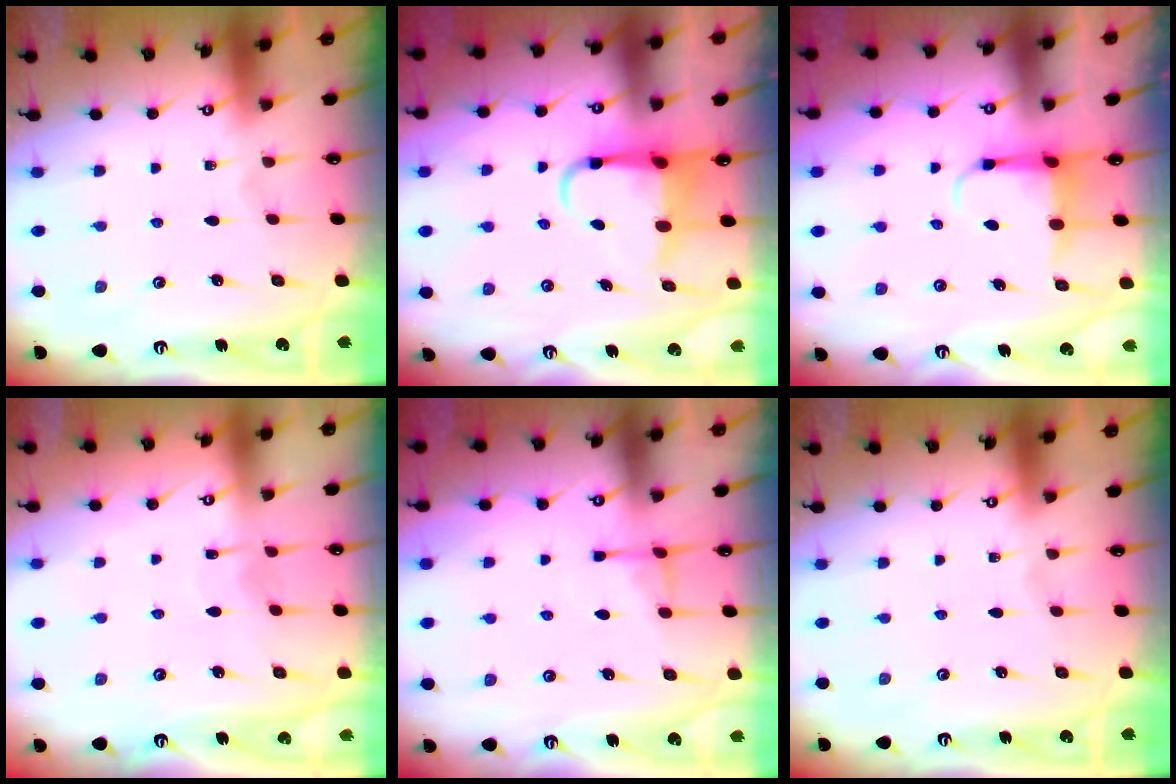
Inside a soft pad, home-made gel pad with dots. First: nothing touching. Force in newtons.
{"total": 5.7, "press": 5.6, "slide": 1.0}
{"total": 4.3, "press": 4.2, "slide": 0.7}
{"total": 5.7, "press": 5.6, "slide": 0.6}
{"total": 4.3, "press": 4.2, "slide": 0.7}
{"total": 0.0}